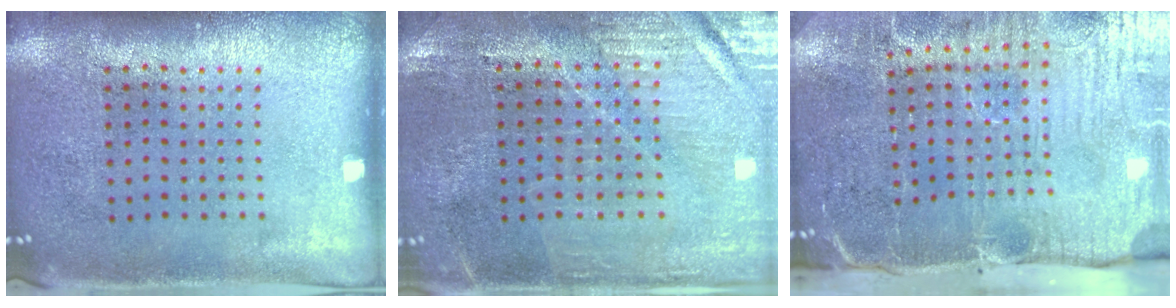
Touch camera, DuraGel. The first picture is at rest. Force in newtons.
{"total": 1.1, "press": 1.1, "slide": 0.2}
{"total": 5.3, "press": 4.4, "slide": 2.9}